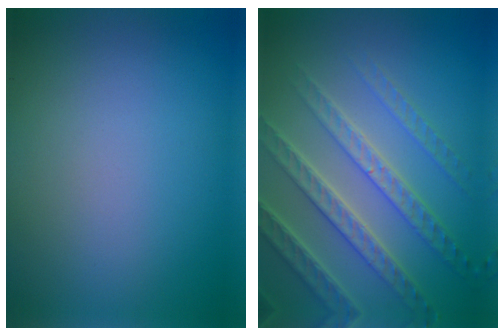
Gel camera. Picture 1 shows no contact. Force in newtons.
{"total": 6.2, "press": 5.0, "slide": 3.8}